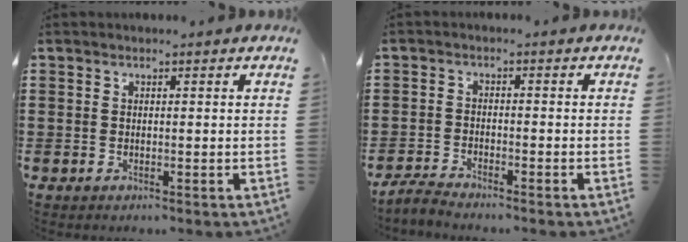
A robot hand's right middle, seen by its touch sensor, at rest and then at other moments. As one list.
[{"total": 2.5, "force": [-2.4, 0.1, 0.6], "torque": [-0.026, -0.001, -0.055]}]